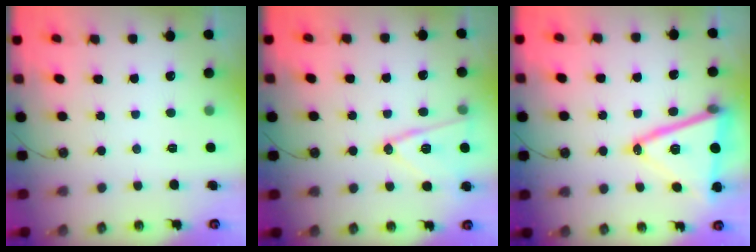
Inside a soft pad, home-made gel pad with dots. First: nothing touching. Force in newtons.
{"total": 13.3, "press": 13.1, "slide": 2.6}
{"total": 19.0, "press": 18.7, "slide": 3.5}